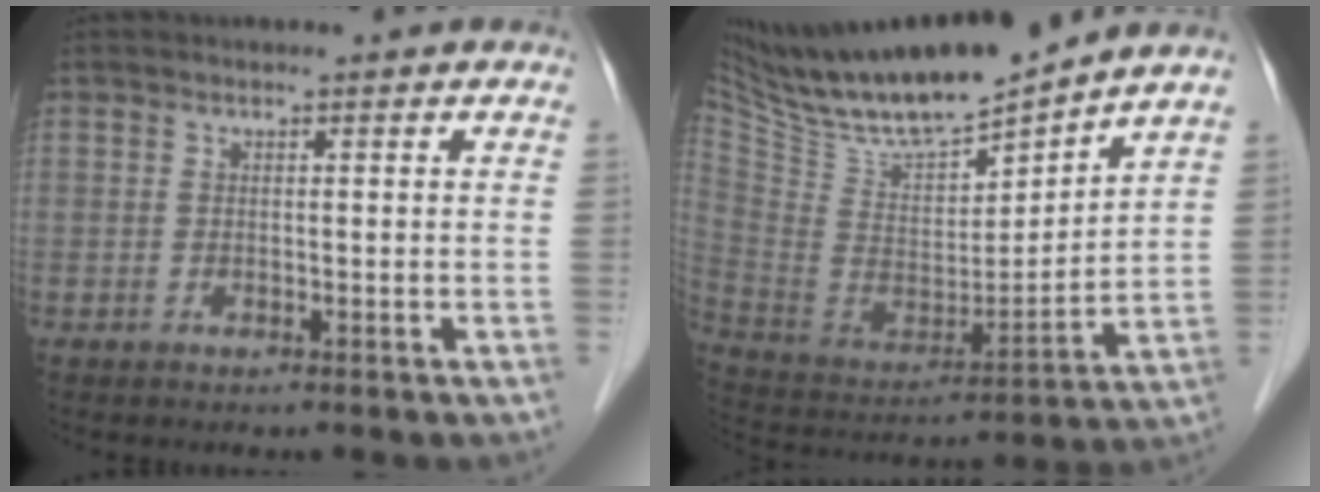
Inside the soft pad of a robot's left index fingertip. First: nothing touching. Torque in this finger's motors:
{"motor_torque": [0.00, -0.37, 0.26, 0.06]}